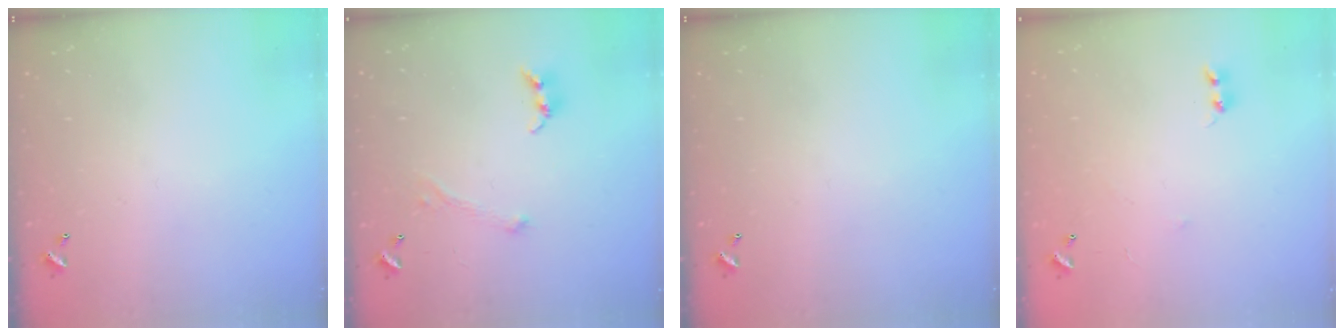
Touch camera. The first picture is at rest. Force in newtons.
{"total": 0.8, "press": 0.7, "slide": 0.4}
{"total": 0.0}
{"total": 5.4, "press": 5.4, "slide": 0.7}